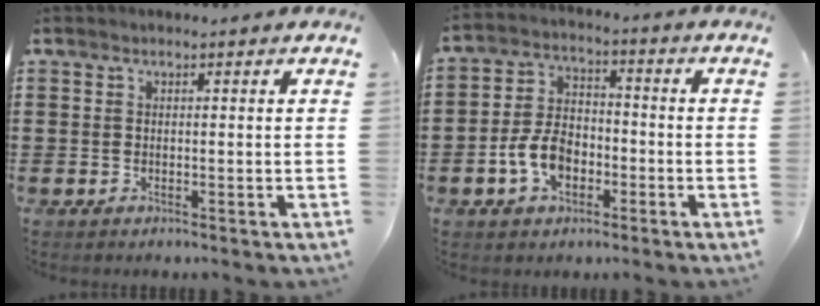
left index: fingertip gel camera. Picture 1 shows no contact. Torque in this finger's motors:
{"motor_torque": [1.29, 0.31, 0.45, 0.09]}